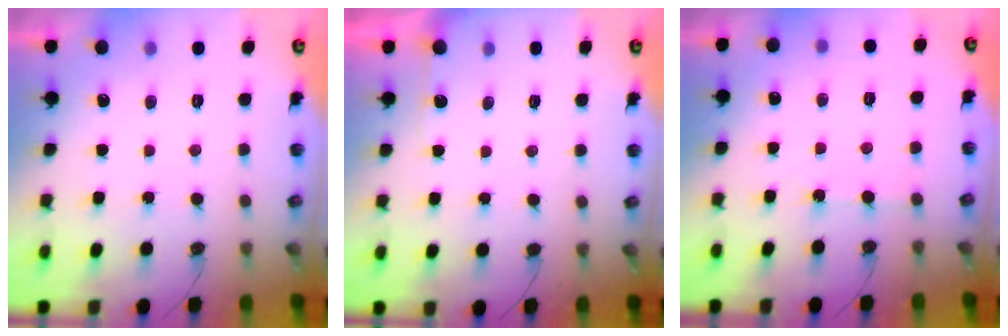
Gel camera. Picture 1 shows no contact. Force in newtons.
{"total": 3.3, "press": 3.3, "slide": 0.3}
{"total": 1.5, "press": 1.5, "slide": 0.3}